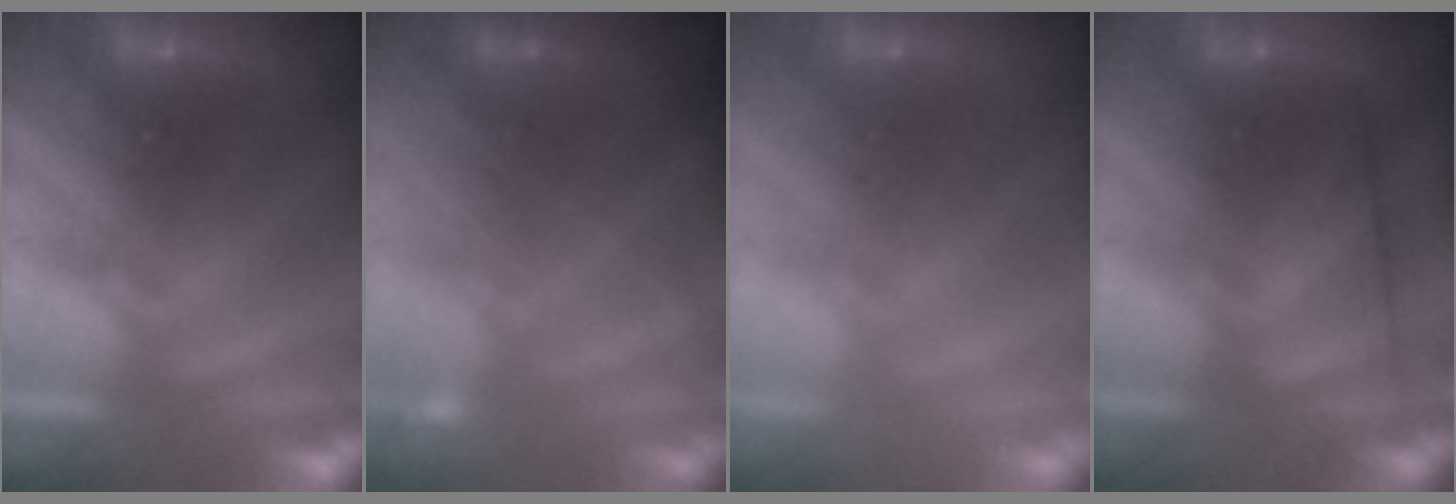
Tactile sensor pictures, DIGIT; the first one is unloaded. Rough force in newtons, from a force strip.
{"total": 2.3}
{"total": 2.3}
{"total": 2.6}